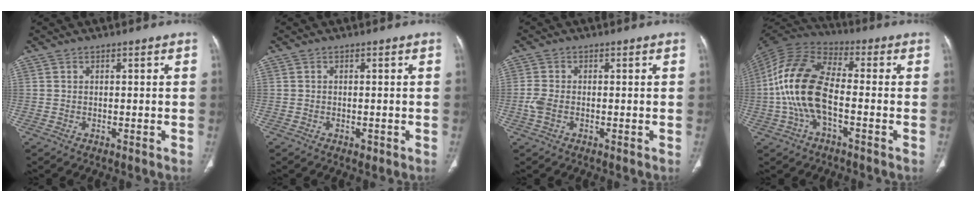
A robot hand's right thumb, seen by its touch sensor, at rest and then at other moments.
{"total": 0.9, "force": [-0.4, 0.6, 0.5], "torque": [-0.007, -0.001, -0.004]}
{"total": 2.9, "force": [-0.8, 1.7, 2.2], "torque": [-0.063, 0.003, -0.018]}
{"total": 15.3, "force": [-2.4, 7.3, 13.2], "torque": [-0.279, 0.034, -0.054]}